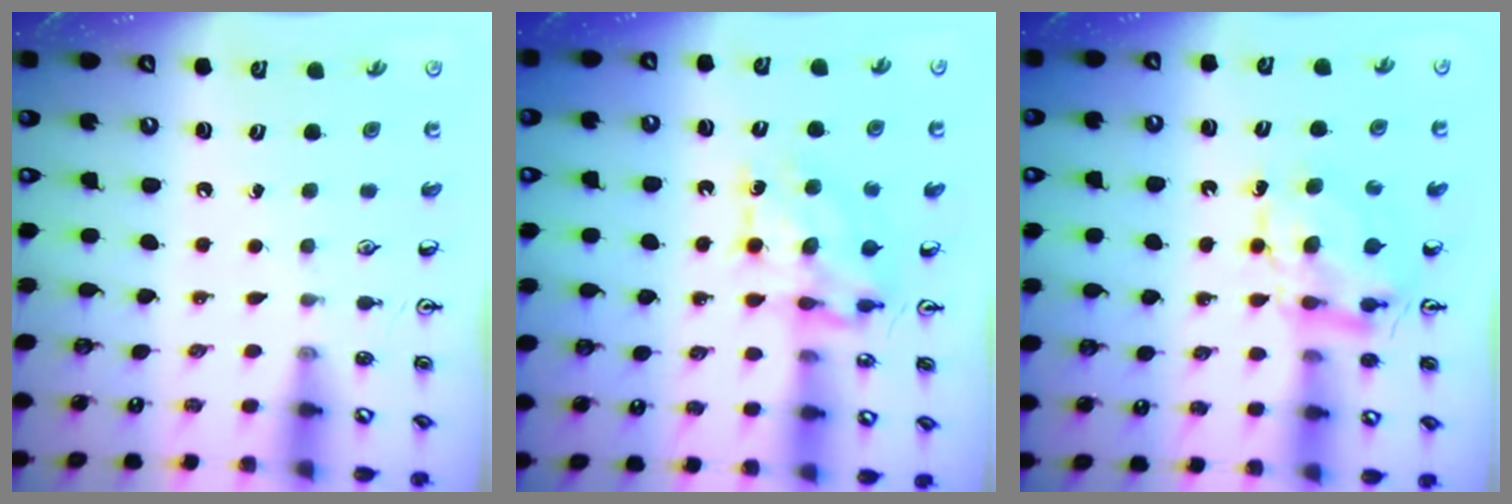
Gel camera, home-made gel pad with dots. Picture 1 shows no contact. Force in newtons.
{"total": 7.6, "press": 7.6, "slide": 0.7}
{"total": 6.8, "press": 6.8, "slide": 0.0}